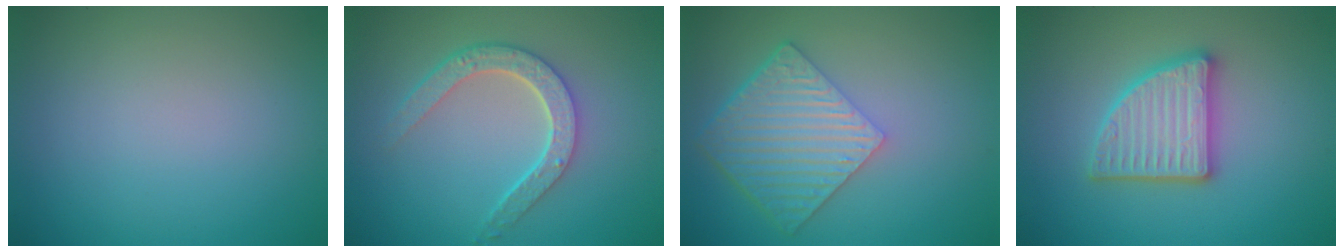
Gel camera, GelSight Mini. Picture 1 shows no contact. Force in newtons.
{"total": 4.2, "press": 3.3, "slide": 2.6}
{"total": 6.4, "press": 4.6, "slide": 4.5}
{"total": 4.9, "press": 4.8, "slide": 0.8}